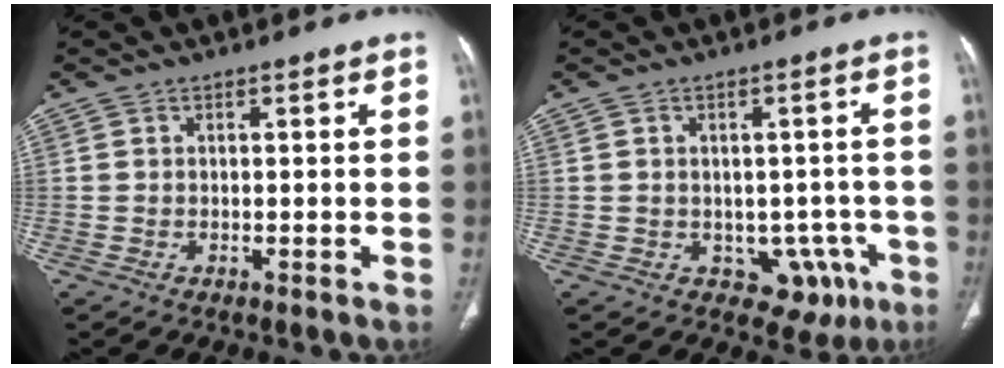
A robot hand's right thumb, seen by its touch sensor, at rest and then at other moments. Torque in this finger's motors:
{"motor_torque": [0.40, 0.18, -0.20, 0.03, -0.04]}